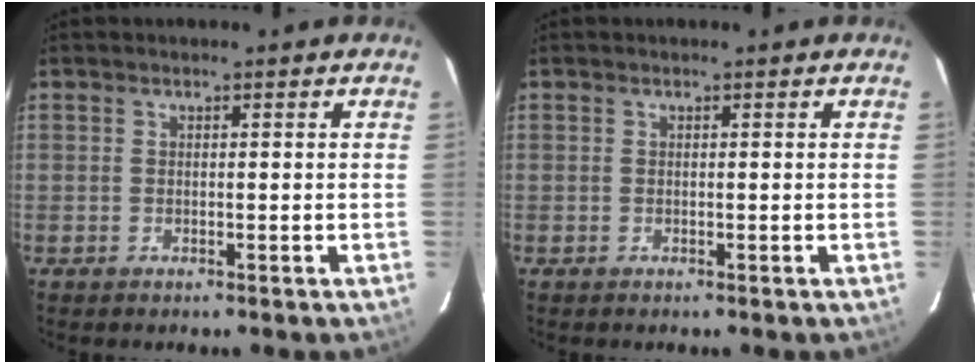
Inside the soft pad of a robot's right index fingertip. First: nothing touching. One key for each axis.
{"total": 0.0}